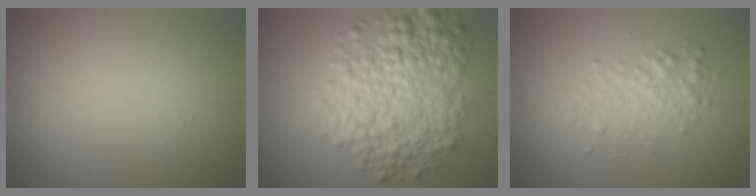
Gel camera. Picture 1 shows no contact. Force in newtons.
{"total": 7.8, "press": 7.8, "slide": 0.2}
{"total": 2.5, "press": 2.5, "slide": 0.0}